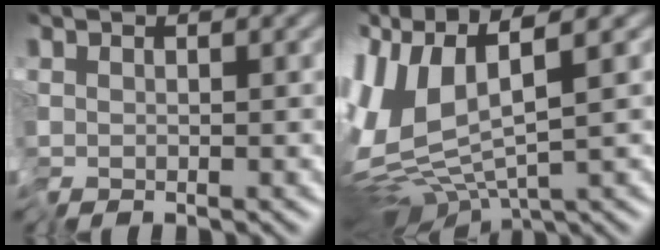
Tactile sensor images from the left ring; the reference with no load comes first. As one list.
[{"total": 8.0, "force": [0.6, 3.4, 7.2], "torque": [-0.163, -0.003, 0.021]}]